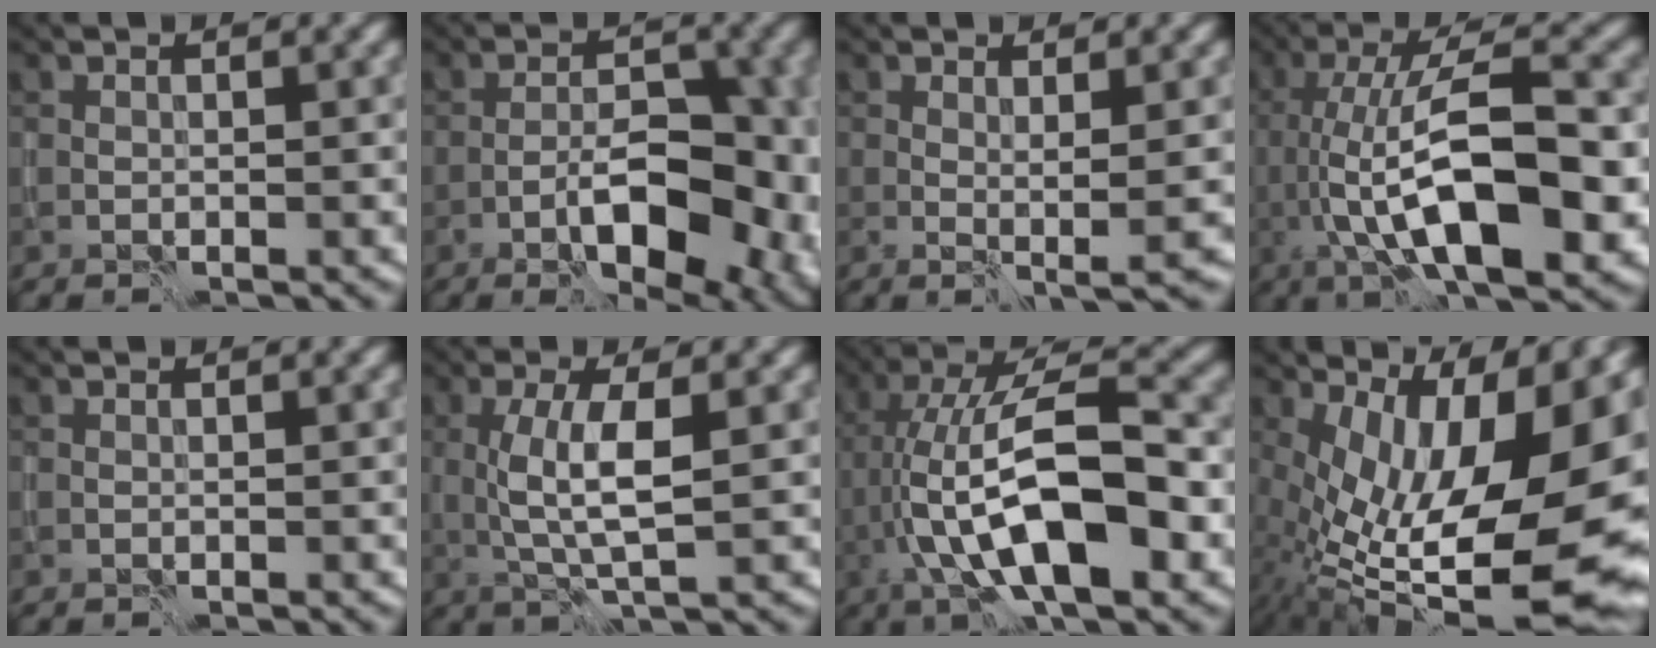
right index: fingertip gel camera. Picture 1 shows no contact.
{"total": 10.0, "force": [-4.2, 3.8, 8.3], "torque": [-0.110, 0.005, -0.060]}
{"total": 1.6, "force": [0.4, 0.0, 1.6], "torque": [-0.024, -0.008, 0.006]}
{"total": 11.5, "force": [-1.9, 3.9, 10.7], "torque": [-0.169, 0.006, -0.038]}
{"total": 0.0}
{"total": 4.5, "force": [0.3, 1.2, 4.4], "torque": [-0.090, -0.001, 0.007]}
{"total": 12.0, "force": [-2.6, 4.0, 11.0], "torque": [-0.187, 0.019, -0.053]}
{"total": 17.0, "force": [1.0, 7.9, 15.0], "torque": [-0.213, -0.015, 0.039]}